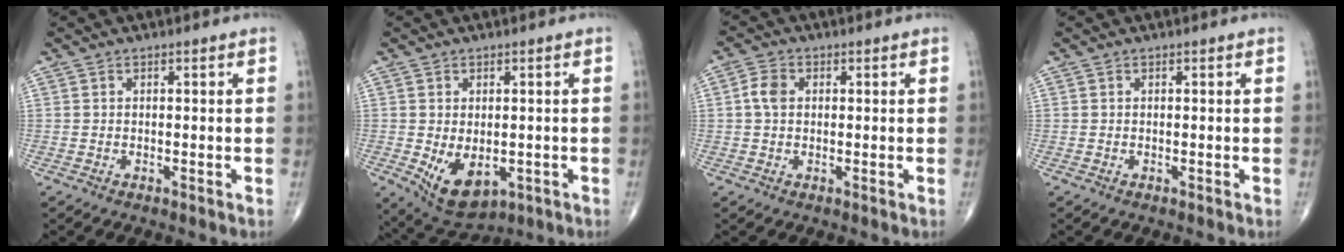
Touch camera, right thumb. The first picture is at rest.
{"total": 8.4, "force": [-1.8, 5.1, 6.5], "torque": [-0.092, -0.011, -0.010]}
{"total": 3.5, "force": [0.4, 2.5, 2.3], "torque": [-0.047, 0.007, 0.002]}
{"total": 0.0}